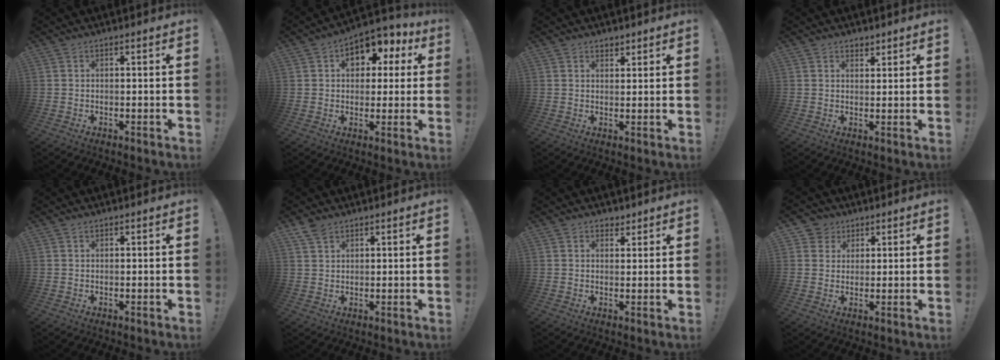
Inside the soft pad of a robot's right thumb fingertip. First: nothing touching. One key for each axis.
{"total": 10.1, "fx": 3.3, "fy": 7.2, "fz": 6.3, "tx": -0.080, "ty": -0.006, "tz": 0.062}
{"total": 1.7, "fx": 1.5, "fy": 0.8, "fz": 0.3, "tx": 0.003, "ty": -0.011, "tz": 0.027}
{"total": 2.2, "fx": 1.8, "fy": 1.2, "fz": 0.3, "tx": 0.008, "ty": -0.014, "tz": 0.031}
{"total": 0.6, "fx": 0.5, "fy": 0.2, "fz": 0.2, "tx": -0.001, "ty": -0.001, "tz": 0.009}
{"total": 4.2, "fx": 3.0, "fy": 2.6, "fz": 1.4, "tx": -0.026, "ty": -0.012, "tz": 0.057}
{"total": 2.8, "fx": 2.1, "fy": 1.8, "fz": 0.5, "tx": 0.002, "ty": -0.011, "tz": 0.037}
{"total": 4.6, "fx": 2.3, "fy": 4.0, "fz": 0.4, "tx": -0.007, "ty": -0.013, "tz": 0.043}